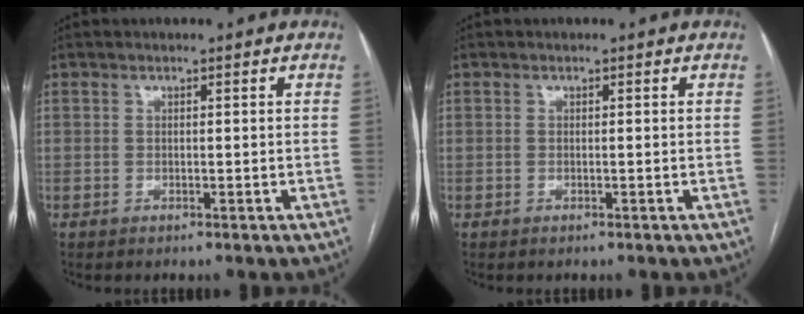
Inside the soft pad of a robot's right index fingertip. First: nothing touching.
{"total": 0.0}